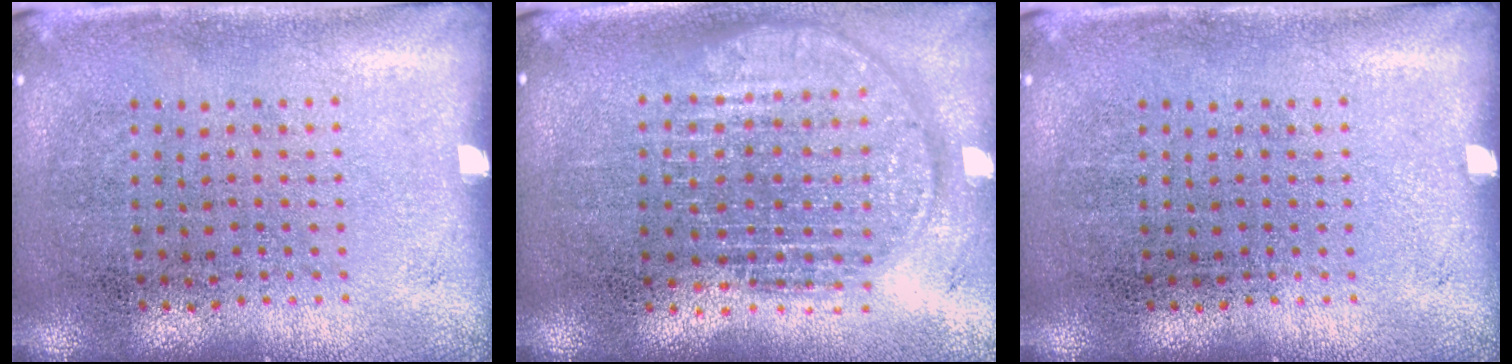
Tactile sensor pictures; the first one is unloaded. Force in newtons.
{"total": 1.8, "press": 1.5, "slide": 0.9}
{"total": 0.0}